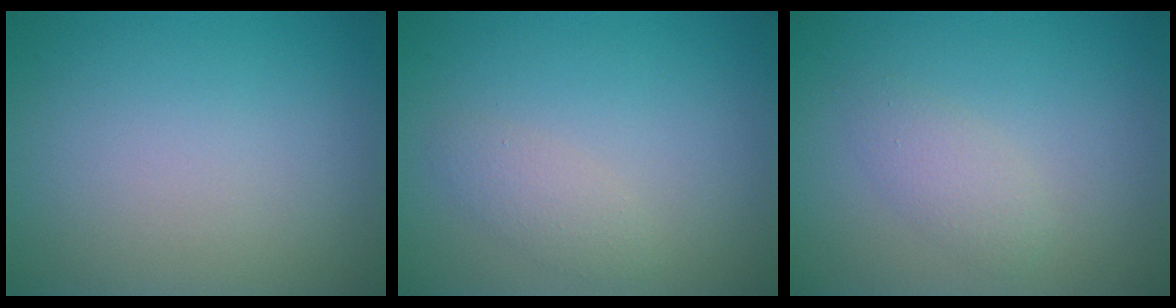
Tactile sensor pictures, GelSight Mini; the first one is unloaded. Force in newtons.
{"total": 1.6, "press": 1.6, "slide": 0.0}
{"total": 1.9, "press": 1.9, "slide": 0.1}